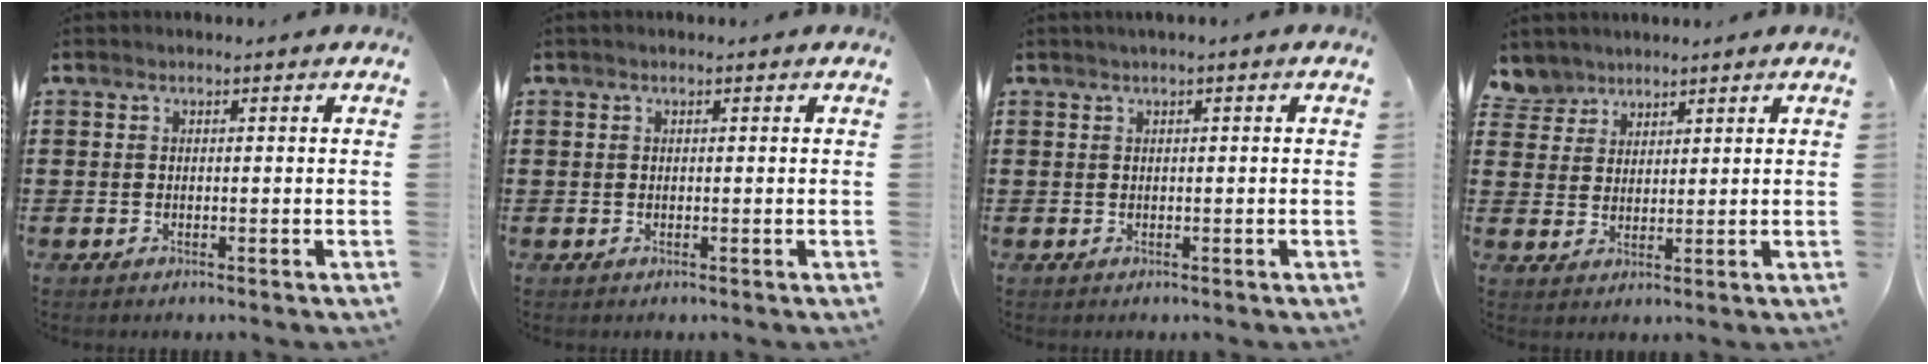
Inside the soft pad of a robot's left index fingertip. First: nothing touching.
{"total": 0.0}
{"total": 0.8, "force": [0.1, -0.1, 0.8], "torque": [-0.012, -0.004, 0.003]}
{"total": 4.0, "force": [3.1, 2.4, -0.1], "torque": [-0.019, -0.002, 0.060]}